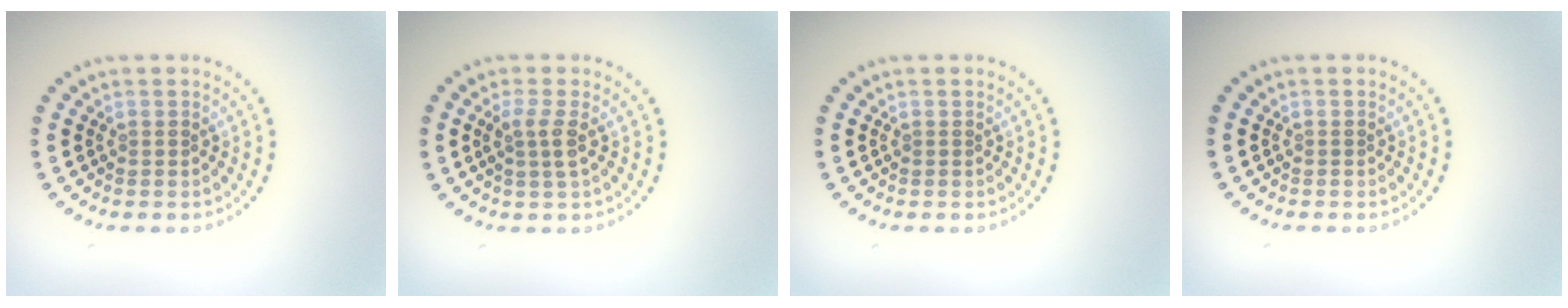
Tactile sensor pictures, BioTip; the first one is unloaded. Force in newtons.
{"total": 1.9, "press": 1.6, "slide": 1.0}
{"total": 0.0}
{"total": 0.0}